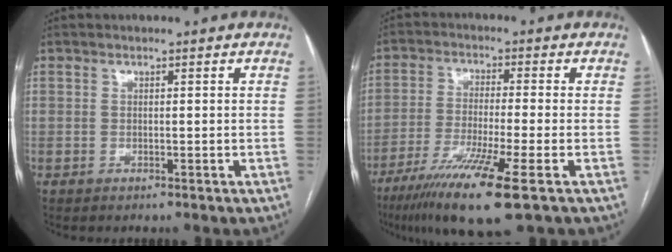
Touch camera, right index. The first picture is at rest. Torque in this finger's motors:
{"motor_torque": [1.60, -0.54, 0.84, 0.20]}